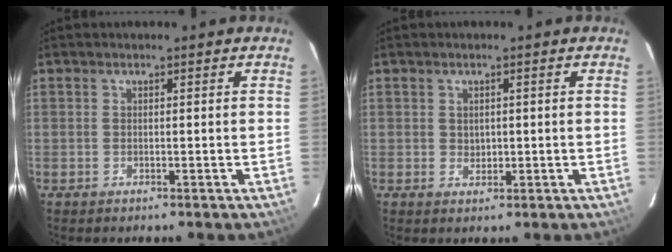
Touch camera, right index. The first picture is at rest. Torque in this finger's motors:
{"motor_torque": [-0.09, 0.08, -0.03, 0.00]}